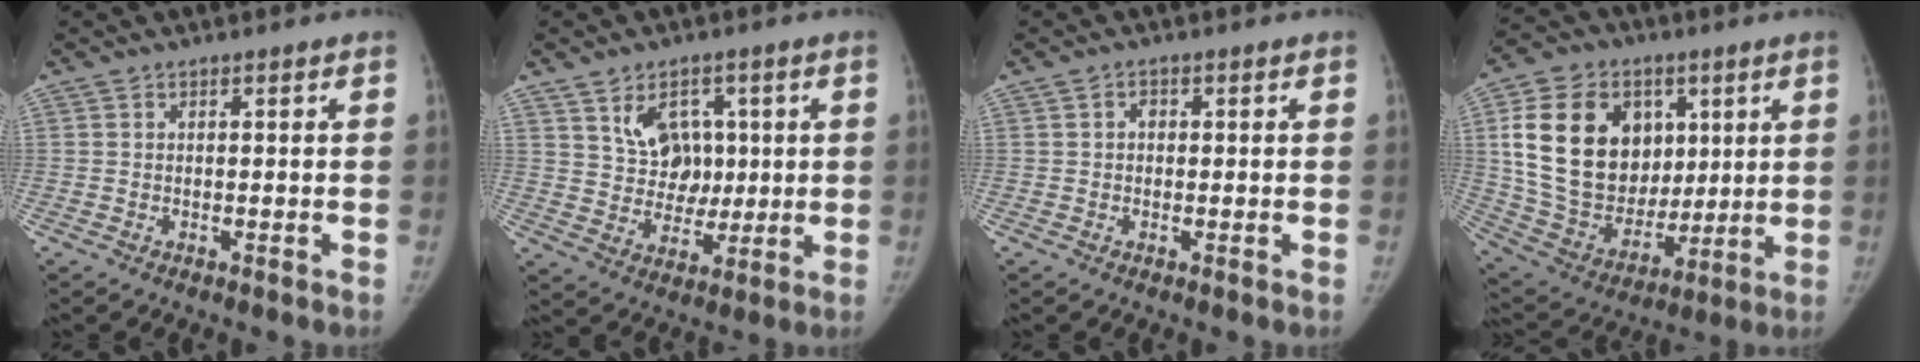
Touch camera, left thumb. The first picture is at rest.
{"total": 9.5, "force": [3.5, 7.4, 4.9], "torque": [-0.039, -0.020, 0.067]}
{"total": 1.4, "force": [0.2, 1.2, 0.7], "torque": [-0.003, 0.004, -0.001]}
{"total": 23.8, "force": [6.4, 18.0, 14.1], "torque": [-0.240, -0.006, 0.128]}